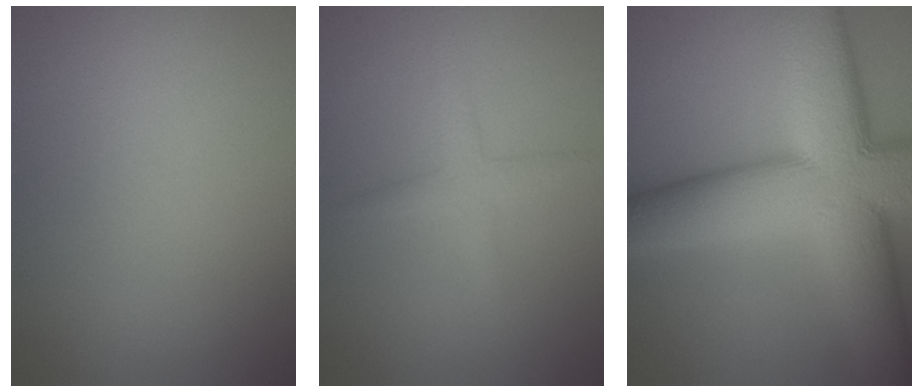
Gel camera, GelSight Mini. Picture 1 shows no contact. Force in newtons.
{"total": 1.8, "press": 1.8, "slide": 0.1}
{"total": 14.5, "press": 14.5, "slide": 1.0}